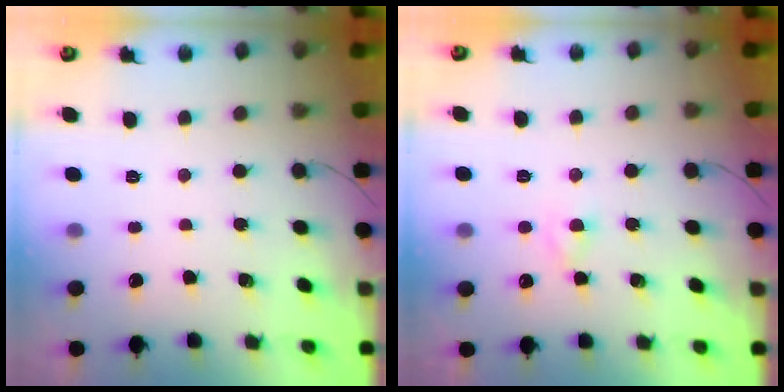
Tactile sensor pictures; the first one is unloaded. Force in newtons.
{"total": 1.9, "press": 1.6, "slide": 0.9}